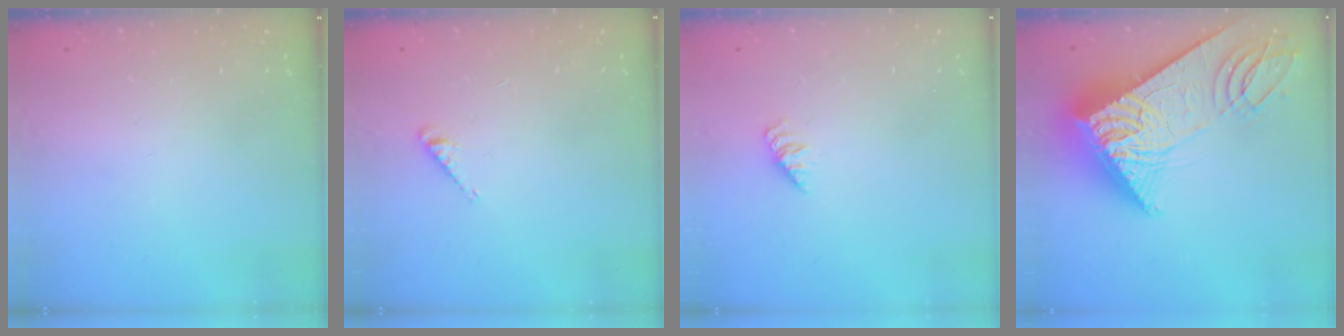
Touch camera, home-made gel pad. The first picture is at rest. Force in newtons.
{"total": 4.5, "press": 4.5, "slide": 0.2}
{"total": 1.4, "press": 1.4, "slide": 0.3}
{"total": 20.0, "press": 19.8, "slide": 2.3}